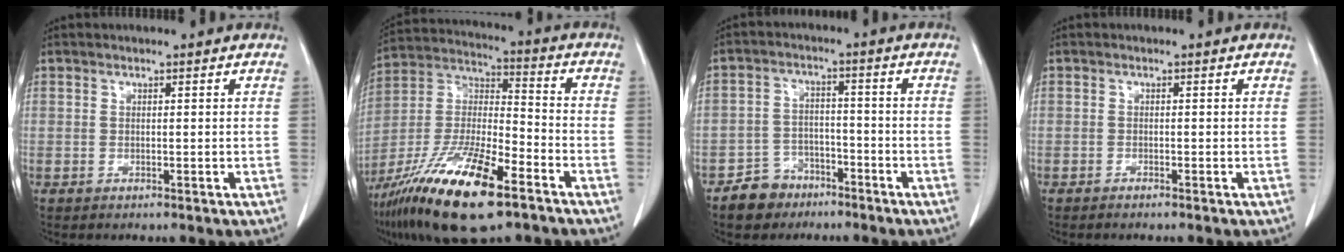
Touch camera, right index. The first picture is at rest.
{"total": 20.9, "force": [-12.6, 4.6, 16.0], "torque": [-0.322, -0.028, -0.227]}
{"total": 6.0, "force": [-4.1, 4.3, 0.6], "torque": [-0.002, 0.014, -0.069]}
{"total": 0.6, "force": [-0.6, 0.0, 0.2], "torque": [-0.008, 0.000, -0.011]}